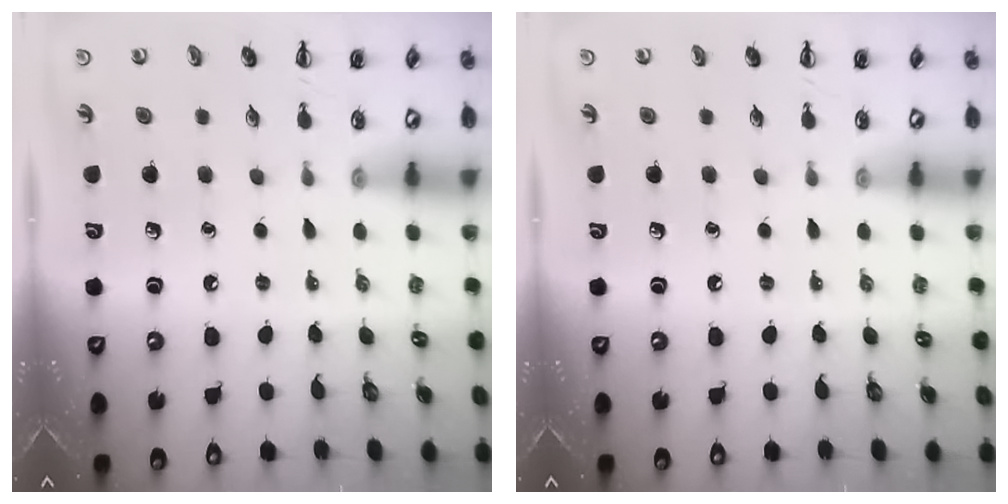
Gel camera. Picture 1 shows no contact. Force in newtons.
{"total": 0.0}